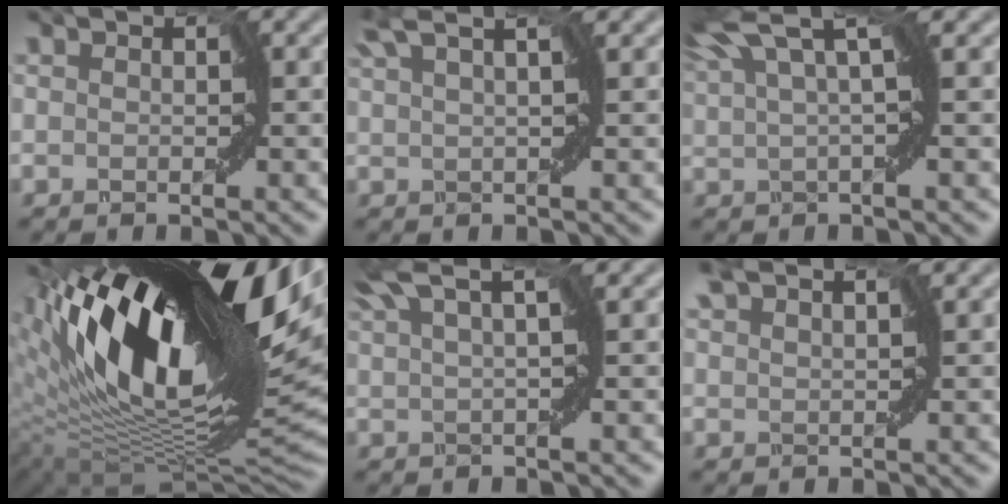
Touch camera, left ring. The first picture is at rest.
{"total": 2.8, "force": [1.7, -0.1, 2.2], "torque": [-0.041, 0.009, 0.025]}
{"total": 5.4, "force": [3.2, 0.4, 4.3], "torque": [-0.073, 0.016, 0.054]}
{"total": 19.3, "force": [8.1, 6.6, 16.2], "torque": [-0.287, 0.020, 0.143]}
{"total": 3.7, "force": [2.2, 0.0, 3.0], "torque": [-0.053, 0.012, 0.035]}
{"total": 1.7, "force": [1.5, -0.3, 0.8], "torque": [-0.016, 0.004, 0.023]}